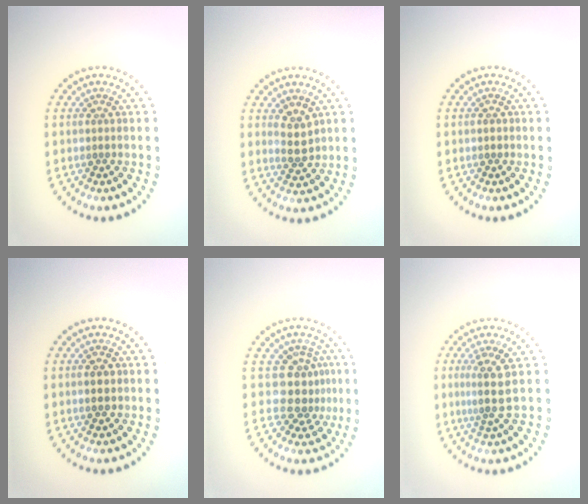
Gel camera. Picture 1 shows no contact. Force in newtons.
{"total": 2.4, "press": 2.2, "slide": 0.8}
{"total": 0.9, "press": 0.9, "slide": 0.2}
{"total": 2.2, "press": 2.2, "slide": 0.2}
{"total": 3.5, "press": 2.4, "slide": 2.5}
{"total": 2.9, "press": 2.1, "slide": 1.9}